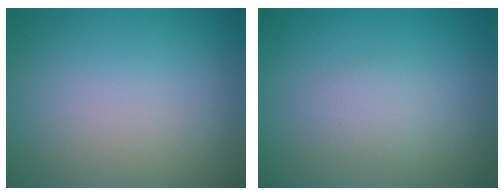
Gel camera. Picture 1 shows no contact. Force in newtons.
{"total": 1.6, "press": 1.6, "slide": 0.1}